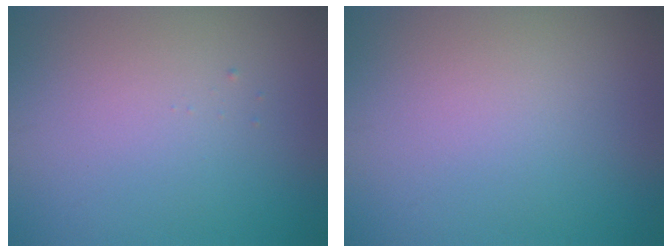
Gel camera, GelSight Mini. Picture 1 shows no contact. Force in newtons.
{"total": 0.0}